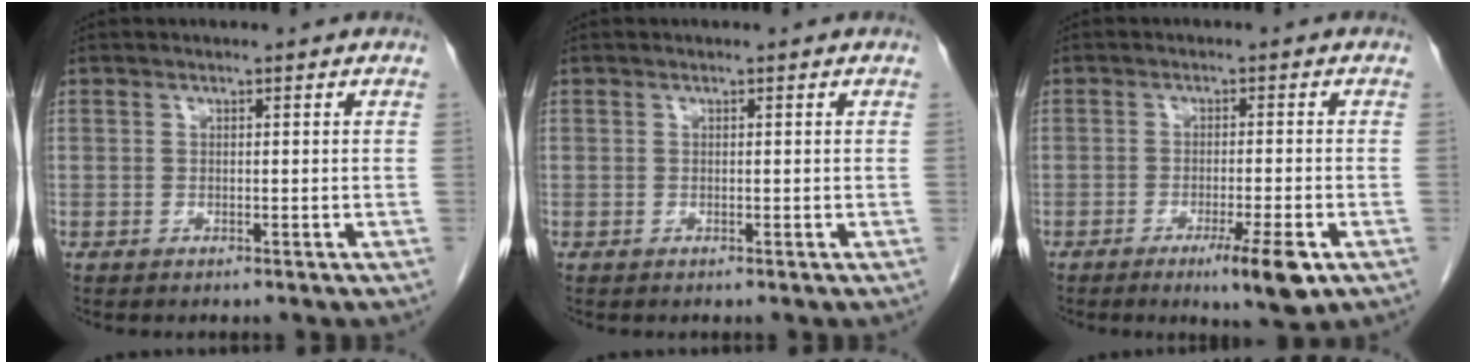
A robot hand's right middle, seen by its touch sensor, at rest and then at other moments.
{"total": 0.0}
{"total": 6.3, "force": [-3.3, 0.0, 5.3], "torque": [-0.079, -0.015, -0.048]}